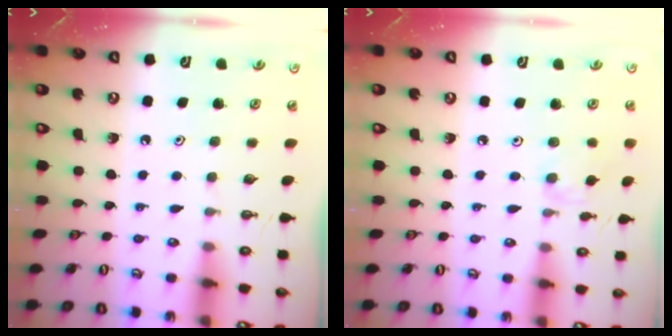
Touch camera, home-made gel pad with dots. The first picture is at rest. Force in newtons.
{"total": 3.5, "press": 3.4, "slide": 0.6}